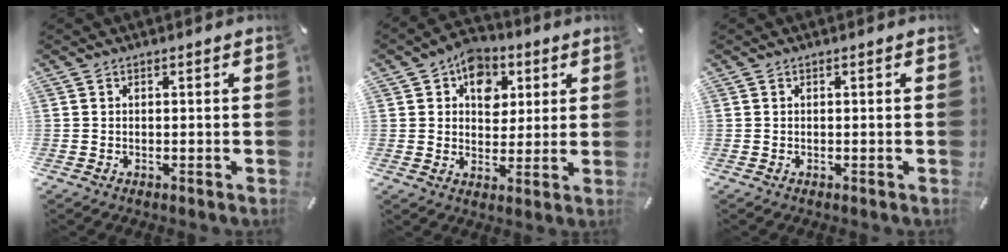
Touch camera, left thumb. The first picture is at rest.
{"total": 9.2, "force": [3.3, 7.3, 4.5], "torque": [-0.051, -0.007, 0.055]}
{"total": 0.0}